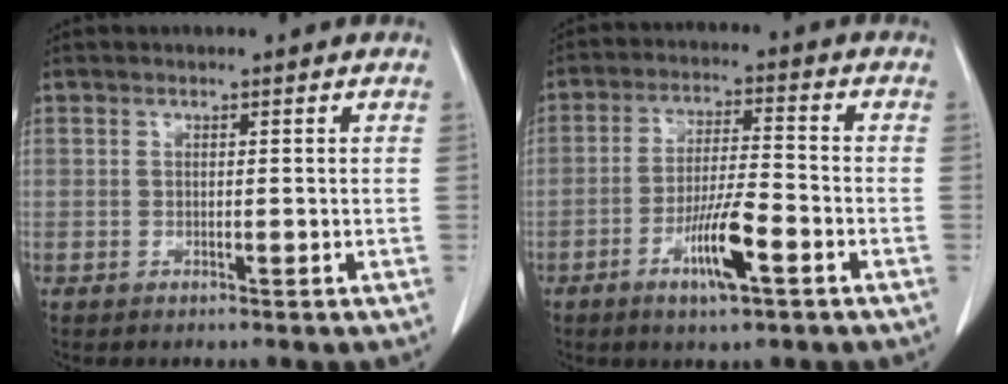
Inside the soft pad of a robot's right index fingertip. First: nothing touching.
{"total": 8.3, "force": [-3.9, 1.0, 7.3], "torque": [-0.138, -0.005, -0.067]}